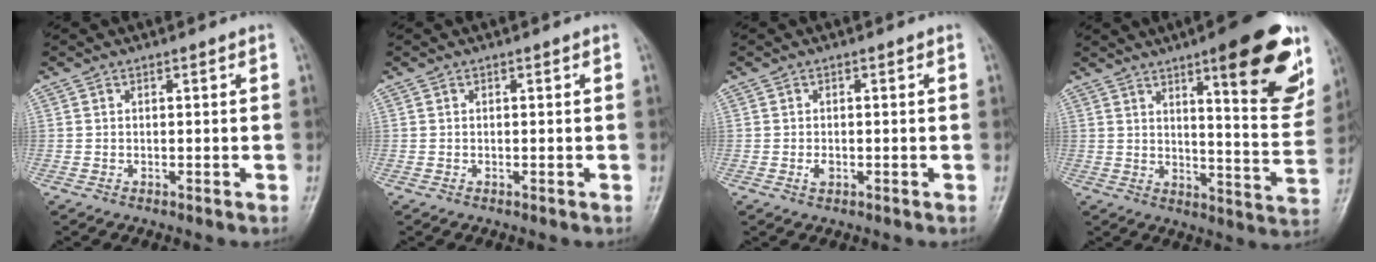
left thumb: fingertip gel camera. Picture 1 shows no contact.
{"total": 0.0}
{"total": 1.3, "force": [-0.6, 0.9, 0.8], "torque": [-0.014, 0.000, -0.010]}
{"total": 20.1, "force": [10.8, 4.9, 16.3], "torque": [-0.170, -0.054, 0.147]}